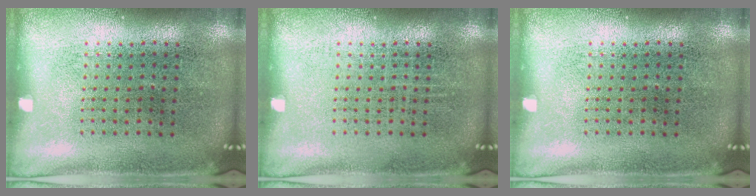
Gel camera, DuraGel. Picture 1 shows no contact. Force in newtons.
{"total": 0.0}
{"total": 0.0}